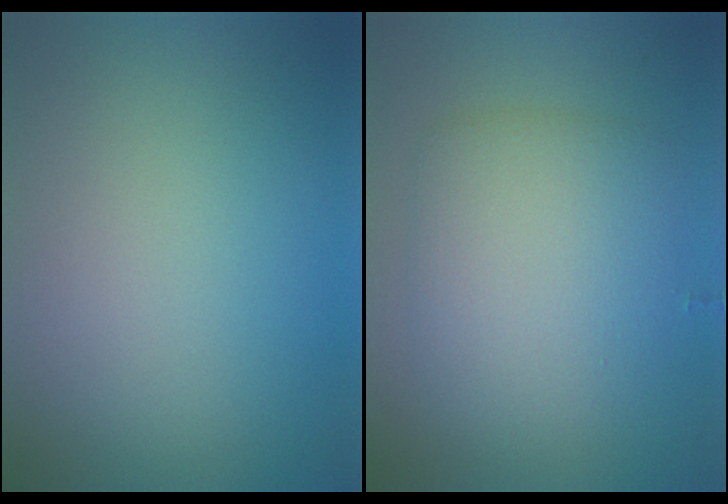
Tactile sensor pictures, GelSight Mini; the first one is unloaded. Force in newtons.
{"total": 5.1, "press": 5.1, "slide": 0.1}